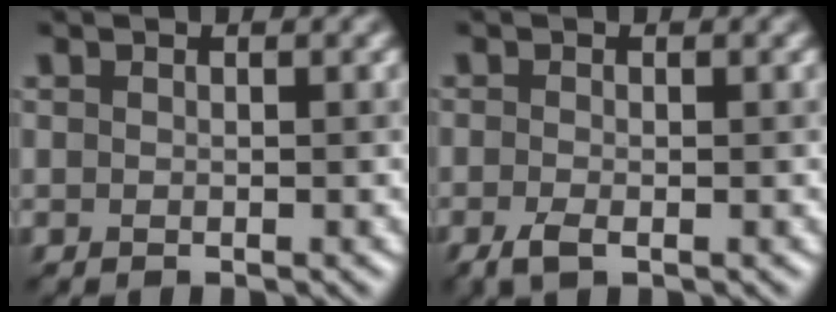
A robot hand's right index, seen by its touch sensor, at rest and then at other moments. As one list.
[{"total": 1.6, "force": [-0.9, 0.5, 1.3], "torque": [-0.032, -0.005, -0.020]}]